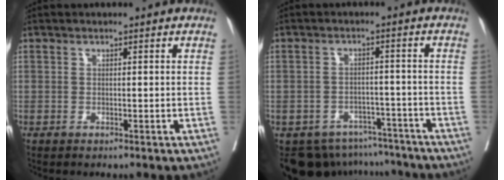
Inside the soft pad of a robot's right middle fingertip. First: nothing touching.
{"total": 10.8, "force": [-9.1, 5.6, 1.2], "torque": [-0.014, 0.022, -0.113]}